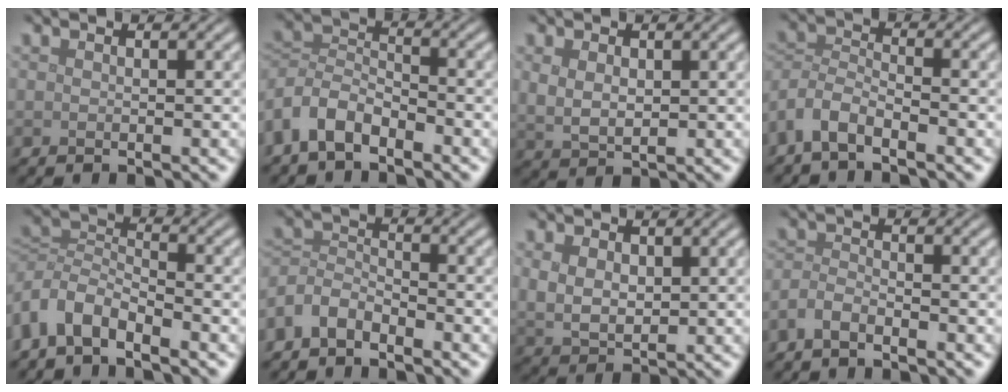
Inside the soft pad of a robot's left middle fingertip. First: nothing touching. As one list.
[{"total": 5.0, "force": [-3.0, 2.8, 2.8], "torque": [-0.055, 0.002, -0.074]}, {"total": 2.5, "force": [0.7, 1.6, 1.8], "torque": [-0.043, -0.004, 0.019]}, {"total": 3.7, "force": [-2.9, 1.3, 1.9], "torque": [-0.042, -0.001, -0.071]}, {"total": 4.7, "force": [-3.1, 2.4, 2.6], "torque": [-0.050, -0.001, -0.074]}, {"total": 3.4, "force": [-2.8, 1.6, 1.3], "torque": [-0.028, 0.004, -0.068]}, {"total": 3.4, "force": [0.9, 2.4, 2.3], "torque": [-0.054, -0.006, 0.022]}, {"total": 2.0, "force": [-1.6, 0.6, 1.1], "torque": [-0.026, 0.001, -0.040]}]